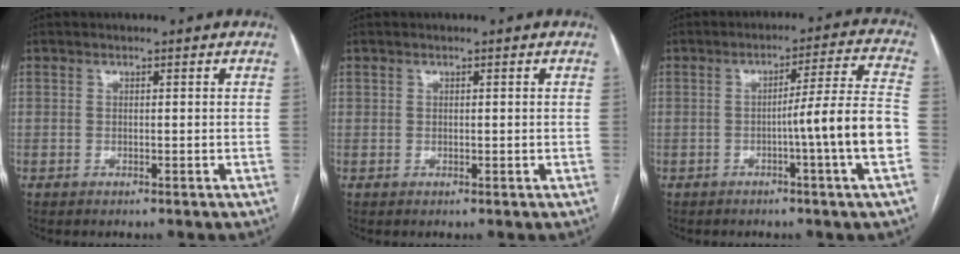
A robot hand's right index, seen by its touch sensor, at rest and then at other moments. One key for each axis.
{"total": 0.7, "fx": 0.4, "fy": 0.6, "fz": 0.3, "tx": 0.001, "ty": -0.001, "tz": 0.005}
{"total": 10.4, "fx": -2.8, "fy": -1.8, "fz": 9.9, "tx": -0.141, "ty": 0.007, "tz": -0.041}